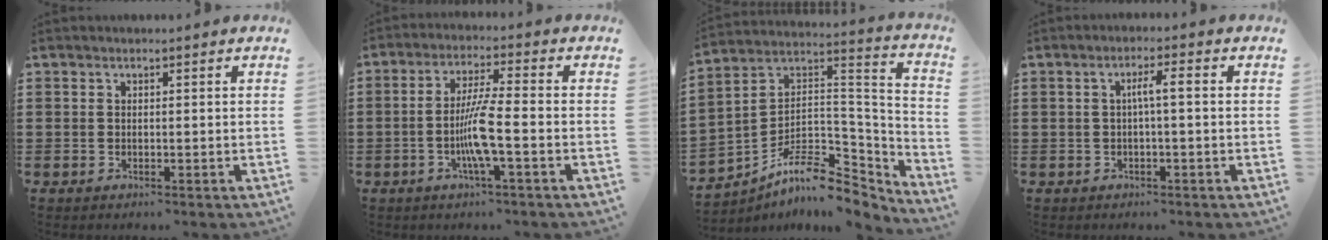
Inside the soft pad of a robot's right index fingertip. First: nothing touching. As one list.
[{"total": 7.1, "force": [-2.1, 0.2, 6.8], "torque": [-0.137, -0.013, -0.046]}, {"total": 8.5, "force": [-6.3, 3.8, 4.2], "torque": [-0.085, -0.003, -0.120]}, {"total": 2.9, "force": [-0.1, 0.1, 2.9], "torque": [-0.054, 0.002, -0.006]}]